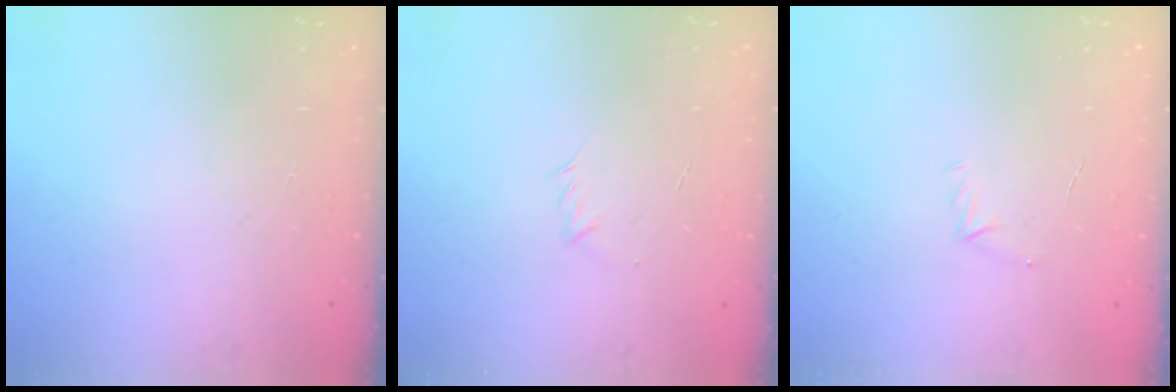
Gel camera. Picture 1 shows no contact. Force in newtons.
{"total": 2.9, "press": 2.8, "slide": 0.8}
{"total": 4.7, "press": 4.5, "slide": 1.3}